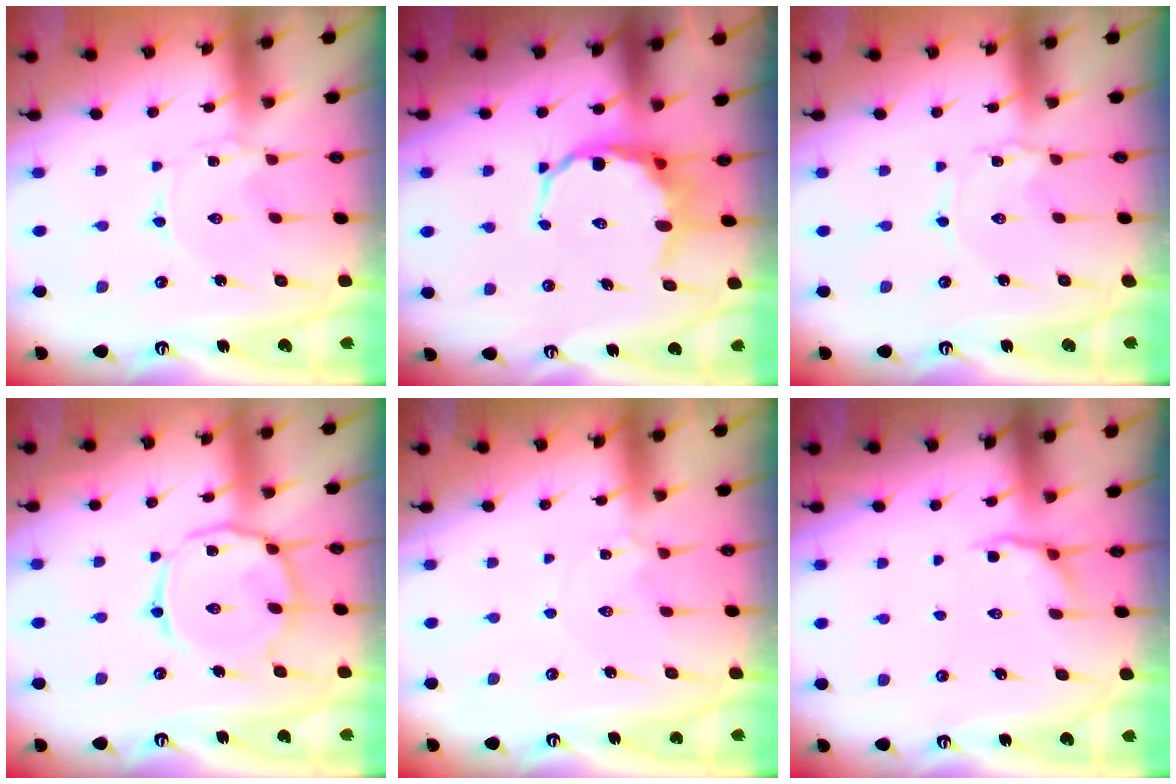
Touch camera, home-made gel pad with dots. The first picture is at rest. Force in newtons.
{"total": 9.4, "press": 9.2, "slide": 2.2}
{"total": 1.2, "press": 1.1, "slide": 0.2}
{"total": 12.4, "press": 12.4, "slide": 0.8}
{"total": 2.6, "press": 2.6, "slide": 0.5}
{"total": 4.4, "press": 3.7, "slide": 2.4}